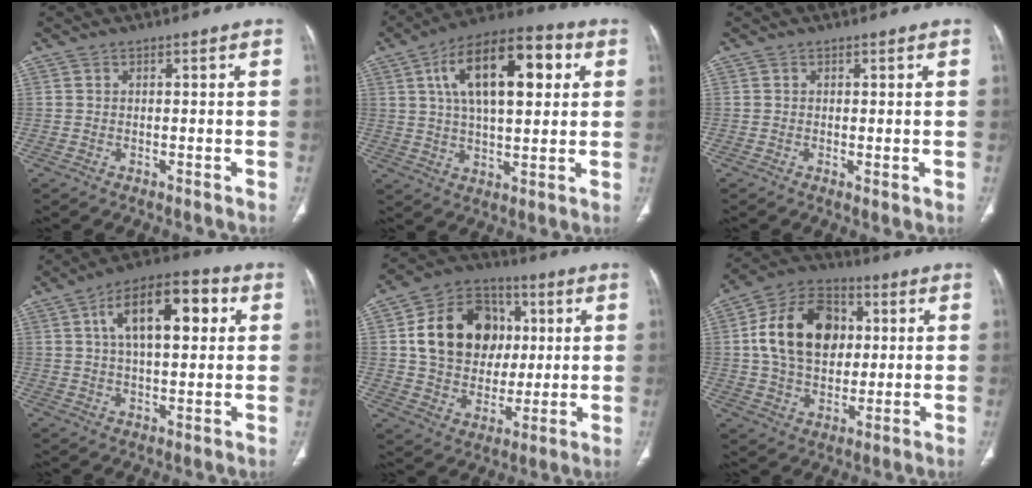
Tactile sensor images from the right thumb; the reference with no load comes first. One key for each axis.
{"total": 19.4, "fx": 5.7, "fy": 8.9, "fz": 16.3, "tx": -0.244, "ty": 0.011, "tz": 0.086}
{"total": 1.0, "fx": 0.0, "fy": 0.4, "fz": 0.9, "tx": -0.019, "ty": -0.006, "tz": -0.001}
{"total": 15.6, "fx": 4.4, "fy": 7.4, "fz": 13.1, "tx": -0.190, "ty": 0.018, "tz": 0.065}
{"total": 19.1, "fx": 3.7, "fy": 15.3, "fz": 10.9, "tx": -0.155, "ty": 0.010, "tz": 0.067}
{"total": 18.0, "fx": 3.0, "fy": 12.9, "fz": 12.3, "tx": -0.186, "ty": 0.013, "tz": 0.048}